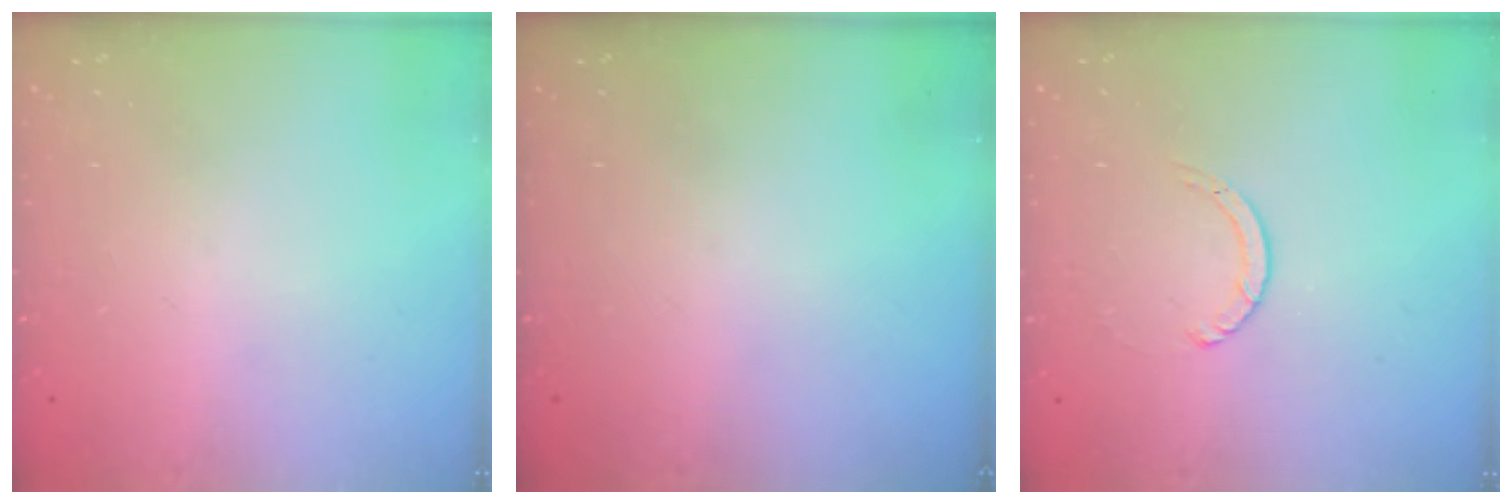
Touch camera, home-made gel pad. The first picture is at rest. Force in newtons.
{"total": 0.0}
{"total": 1.1, "press": 1.1, "slide": 0.1}